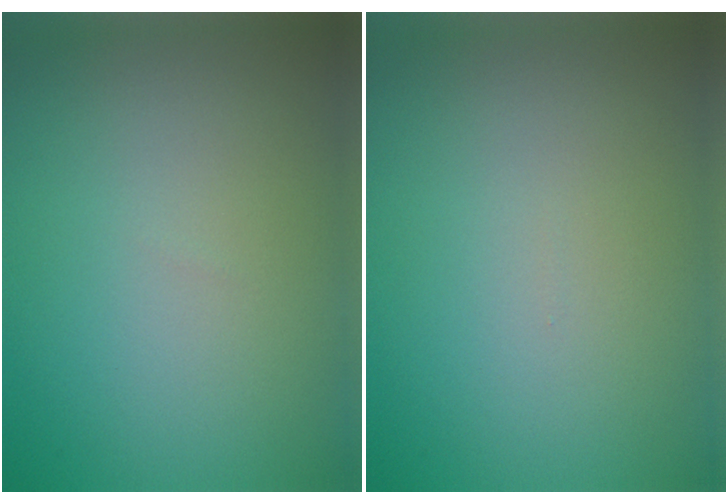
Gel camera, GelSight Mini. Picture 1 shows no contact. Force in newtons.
{"total": 0.0}